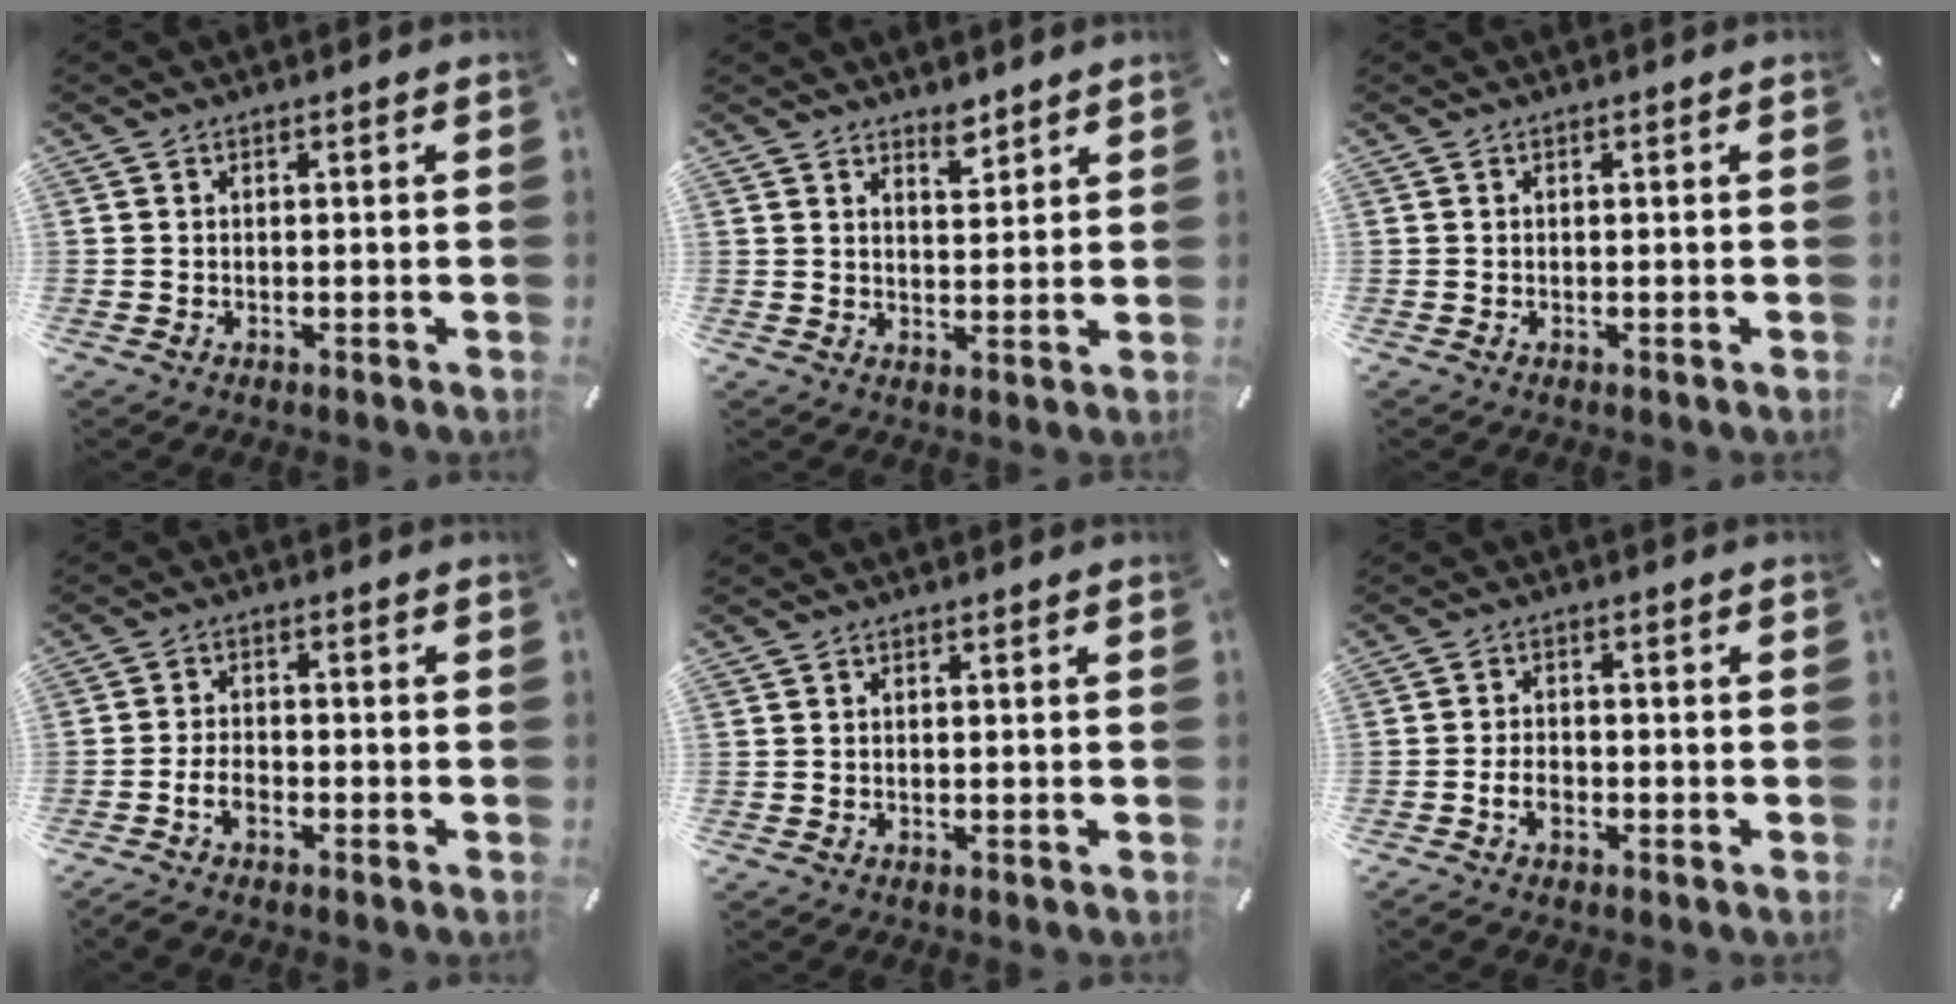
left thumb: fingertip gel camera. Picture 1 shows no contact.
{"total": 4.1, "force": [3.6, 1.6, 0.9], "torque": [-0.001, -0.026, 0.063]}
{"total": 0.0}
{"total": 4.4, "force": [-2.3, 2.2, 3.1], "torque": [-0.071, 0.006, -0.046]}
{"total": 0.0}
{"total": 3.8, "force": [-1.7, 2.2, 2.6], "torque": [-0.051, 0.007, -0.032]}